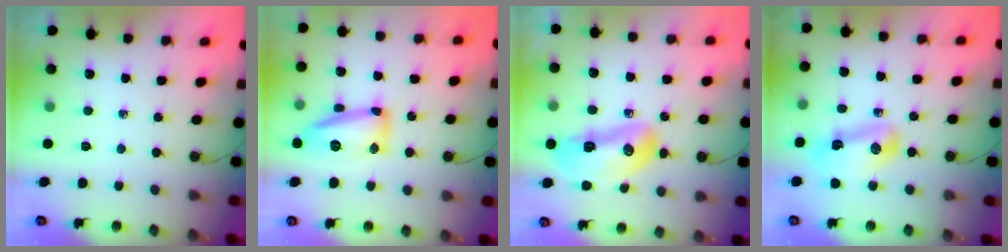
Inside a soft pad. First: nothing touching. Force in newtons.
{"total": 14.2, "press": 14.2, "slide": 0.6}
{"total": 14.0, "press": 13.9, "slide": 1.7}
{"total": 8.2, "press": 8.1, "slide": 0.9}